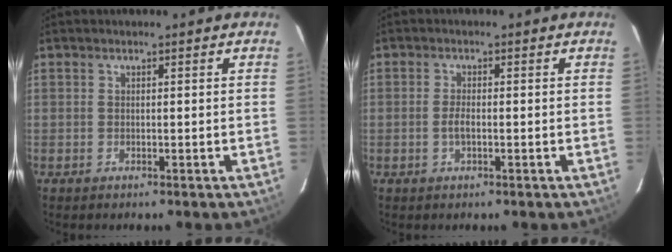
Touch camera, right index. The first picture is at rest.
{"total": 1.9, "force": [-0.5, 0.6, 1.7], "torque": [-0.036, 0.001, -0.011]}